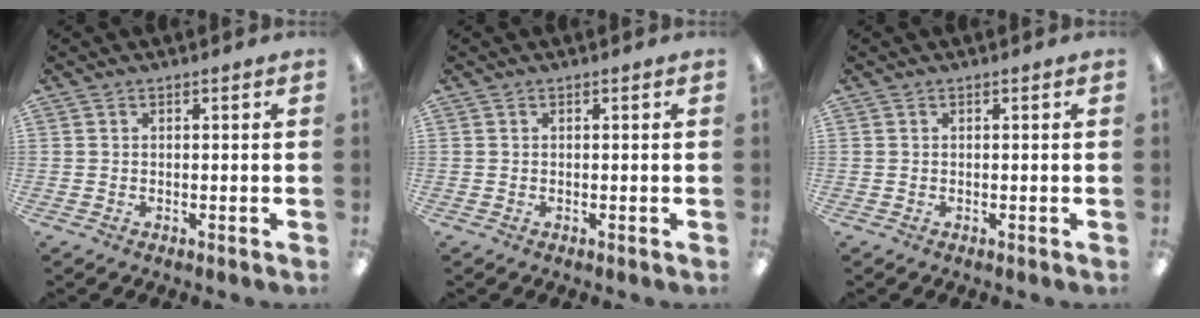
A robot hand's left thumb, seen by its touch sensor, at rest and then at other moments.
{"total": 0.0}
{"total": 0.0}